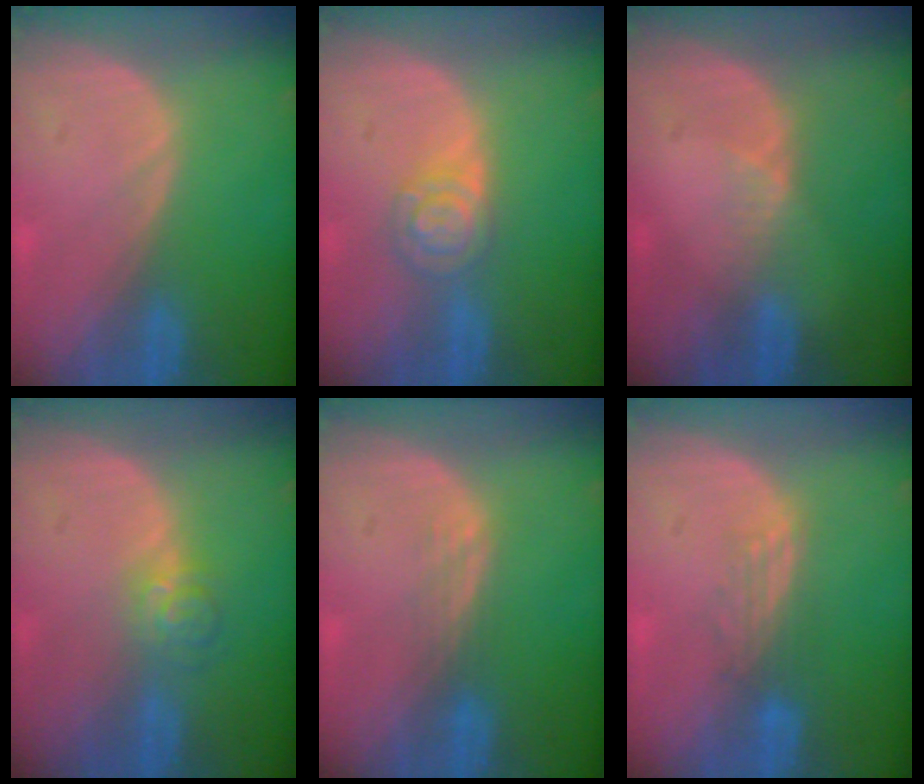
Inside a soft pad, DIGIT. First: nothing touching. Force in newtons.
{"total": 4.5, "press": 4.5, "slide": 0.1}
{"total": 2.0, "press": 1.6, "slide": 1.3}
{"total": 3.7, "press": 3.5, "slide": 1.4}
{"total": 1.8, "press": 1.7, "slide": 0.2}
{"total": 2.8, "press": 2.6, "slide": 1.2}